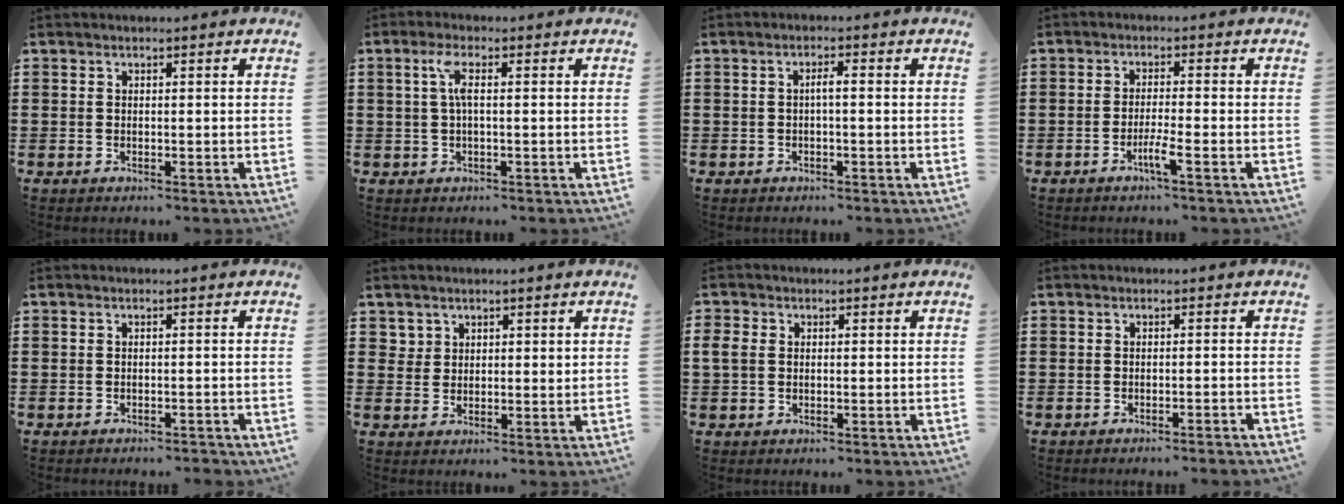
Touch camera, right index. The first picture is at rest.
{"total": 3.1, "force": [0.3, 0.6, 3.0], "torque": [-0.062, 0.004, 0.002]}
{"total": 1.7, "force": [-0.3, 0.2, 1.6], "torque": [-0.031, 0.001, -0.007]}
{"total": 3.2, "force": [-1.9, -0.1, 2.6], "torque": [-0.052, -0.006, -0.038]}
{"total": 1.0, "force": [-0.9, 0.1, 0.2], "torque": [-0.009, -0.001, -0.020]}
{"total": 2.5, "force": [1.7, 1.8, 0.4], "torque": [-0.008, 0.003, 0.033]}
{"total": 2.0, "force": [0.1, 1.7, 1.2], "torque": [-0.034, 0.004, -0.002]}
{"total": 1.1, "force": [-1.0, -0.3, 0.3], "torque": [-0.007, 0.000, -0.020]}